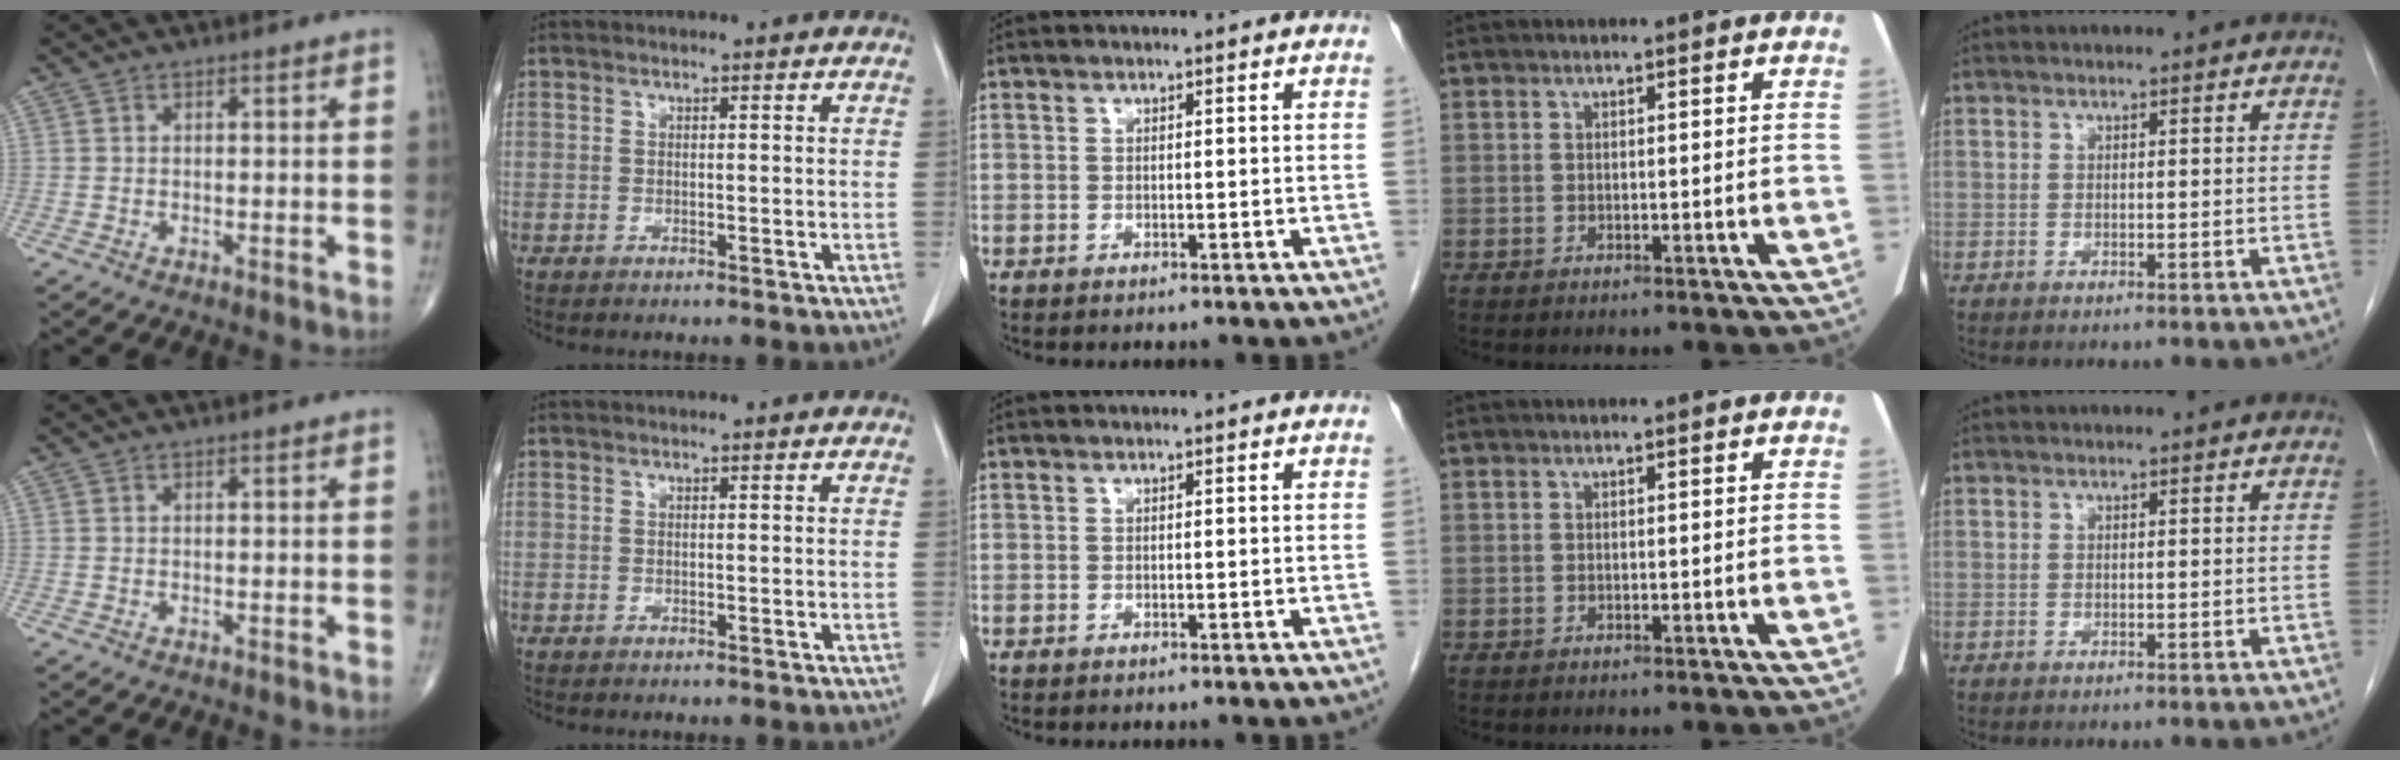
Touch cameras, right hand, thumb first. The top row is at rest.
{}